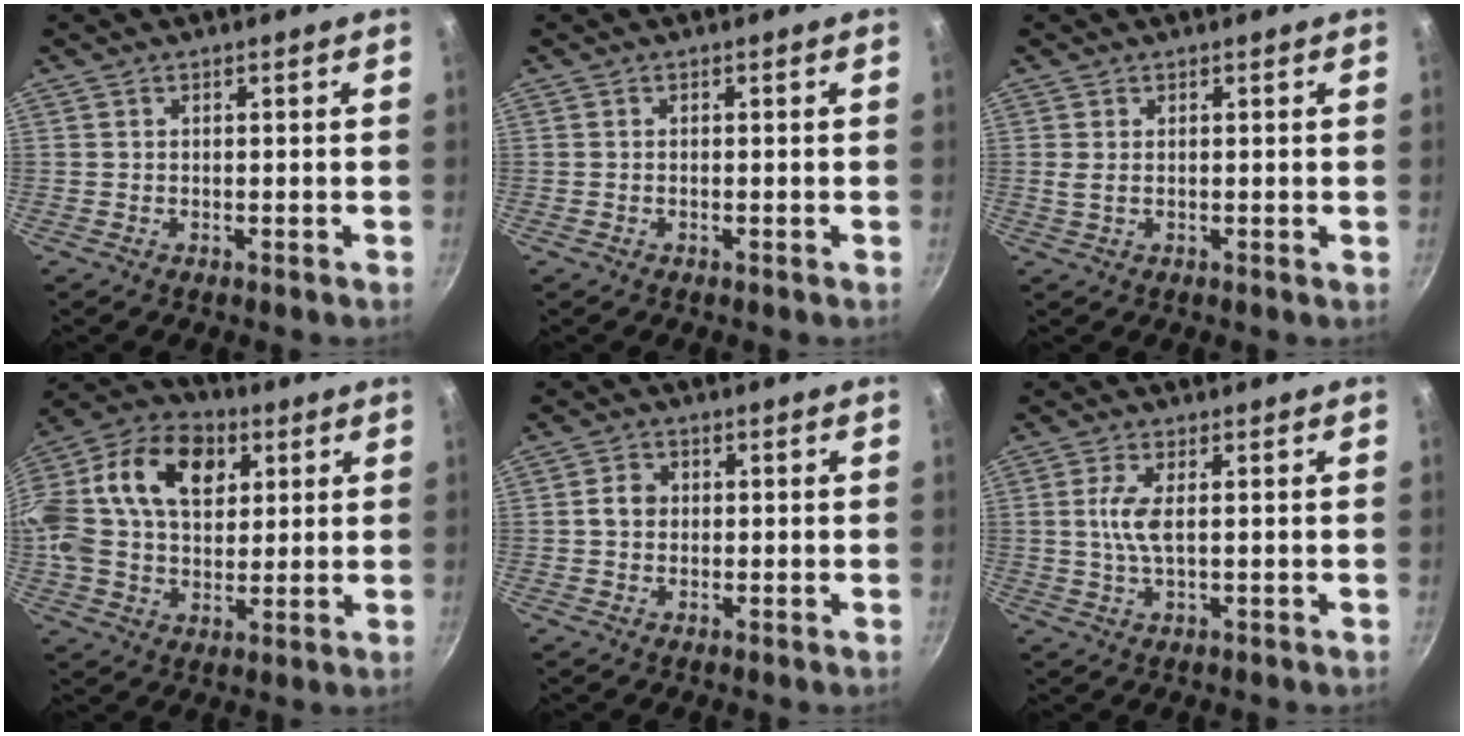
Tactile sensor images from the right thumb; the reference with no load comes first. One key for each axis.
{"total": 0.0}
{"total": 1.3, "fx": 0.4, "fy": 0.5, "fz": 1.2, "tx": -0.026, "ty": -0.002, "tz": 0.008}
{"total": 23.9, "fx": 6.8, "fy": 16.4, "fz": 16.1, "tx": -0.299, "ty": 0.018, "tz": 0.101}
{"total": 3.2, "fx": 0.1, "fy": 2.7, "fz": 1.7, "tx": -0.017, "ty": 0.008, "tz": -0.002}
{"total": 4.9, "fx": 0.6, "fy": 1.6, "fz": 4.6, "tx": -0.107, "ty": 0.002, "tz": 0.012}